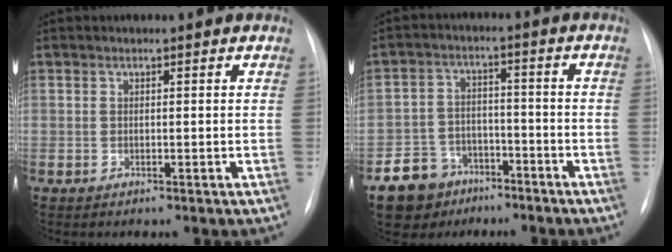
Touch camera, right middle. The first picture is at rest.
{"total": 7.9, "force": [-5.1, 6.0, 1.1], "torque": [-0.026, 0.014, -0.083]}